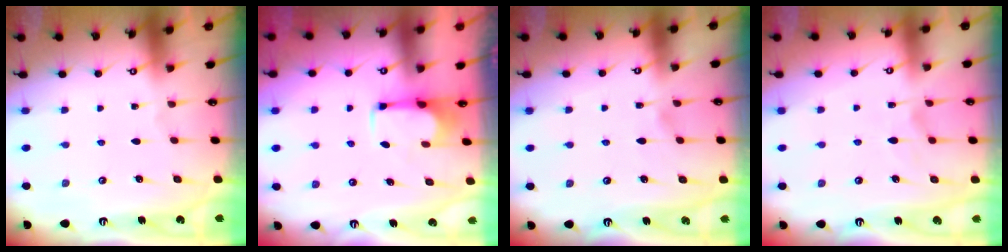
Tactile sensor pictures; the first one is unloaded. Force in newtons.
{"total": 2.5, "press": 2.3, "slide": 0.9}
{"total": 4.0, "press": 3.9, "slide": 0.5}
{"total": 2.0, "press": 1.6, "slide": 1.2}